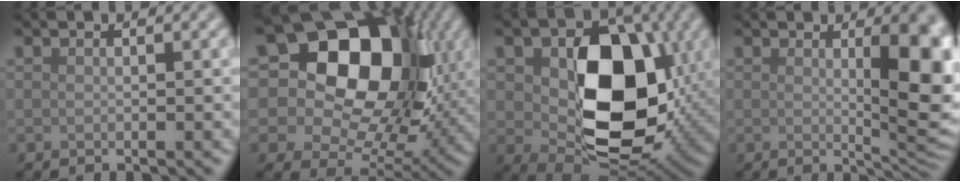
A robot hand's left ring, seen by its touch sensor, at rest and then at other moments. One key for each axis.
{"total": 18.6, "fx": 6.3, "fy": 13.0, "fz": 11.7, "tx": -0.204, "ty": 0.069, "tz": 0.105}
{"total": 11.9, "fx": 1.0, "fy": 7.8, "fz": 9.0, "tx": -0.139, "ty": -0.014, "tz": 0.028}
{"total": 7.9, "fx": 1.1, "fy": 2.3, "fz": 7.4, "tx": -0.084, "ty": -0.006, "tz": 0.022}